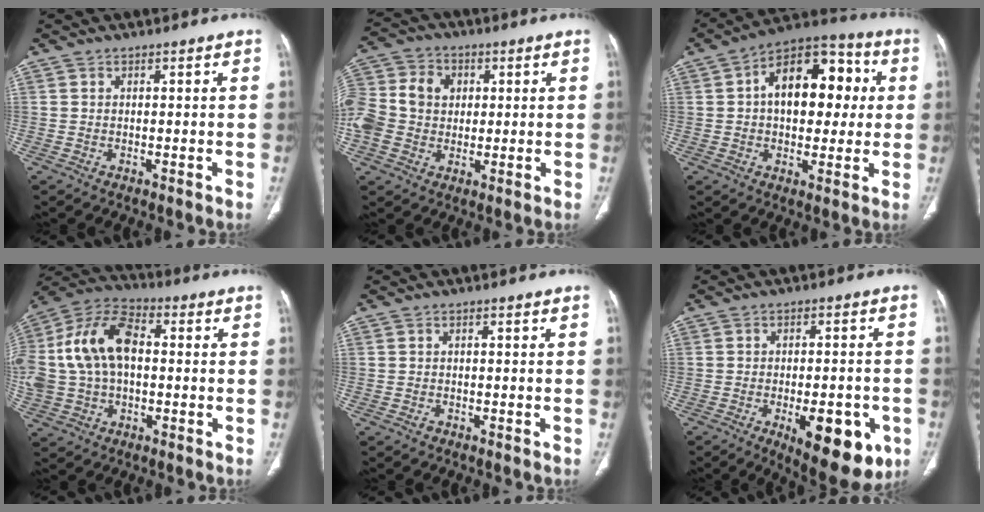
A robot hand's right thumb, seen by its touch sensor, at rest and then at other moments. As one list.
[{"total": 17.3, "force": [1.5, 14.1, 9.8], "torque": [-0.221, 0.035, 0.031]}, {"total": 17.5, "force": [2.7, 10.7, 13.6], "torque": [-0.162, 0.031, 0.034]}, {"total": 18.6, "force": [1.4, 11.8, 14.3], "torque": [-0.302, 0.035, 0.022]}, {"total": 0.7, "force": [-0.5, 0.4, 0.2], "torque": [-0.004, 0.001, -0.009]}, {"total": 14.5, "force": [-5.5, 6.0, 12.0], "torque": [-0.138, 0.008, -0.062]}]